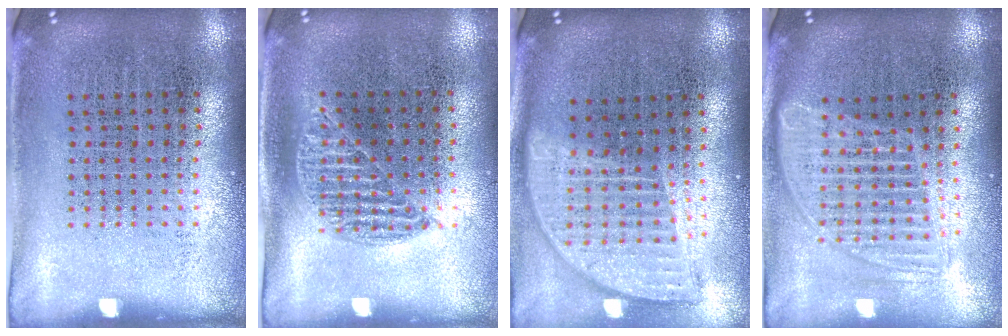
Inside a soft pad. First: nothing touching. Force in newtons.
{"total": 1.0, "press": 0.8, "slide": 0.5}
{"total": 1.9, "press": 1.5, "slide": 1.1}
{"total": 1.7, "press": 1.4, "slide": 1.0}